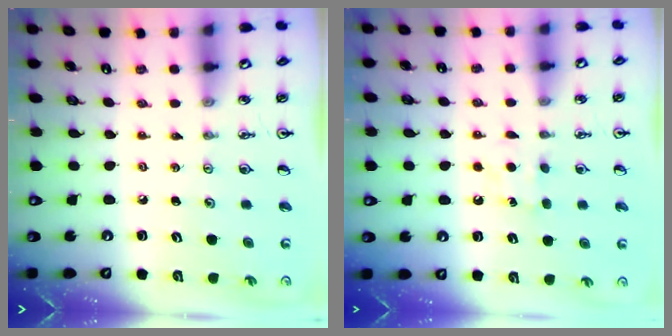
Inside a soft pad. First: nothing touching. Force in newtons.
{"total": 6.1, "press": 6.1, "slide": 0.8}